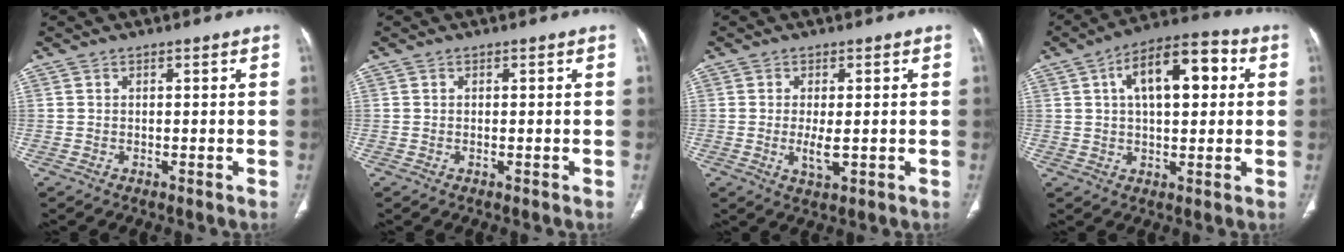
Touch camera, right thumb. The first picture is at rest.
{"total": 0.0}
{"total": 4.1, "force": [-0.5, 1.7, 3.8], "torque": [-0.072, -0.009, -0.006]}
{"total": 13.8, "force": [3.4, 6.7, 11.6], "torque": [-0.165, 0.022, 0.048]}